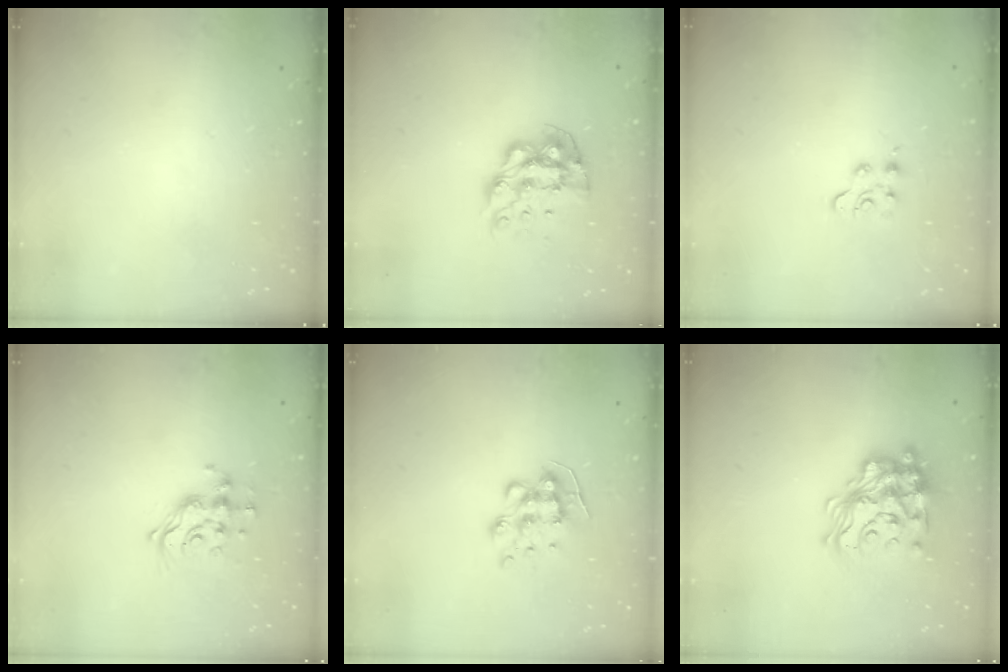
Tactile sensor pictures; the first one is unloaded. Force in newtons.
{"total": 10.6, "press": 10.5, "slide": 1.0}
{"total": 3.6, "press": 3.6, "slide": 0.4}
{"total": 12.0, "press": 11.9, "slide": 1.1}
{"total": 9.0, "press": 9.0, "slide": 0.1}
{"total": 20.2, "press": 20.2, "slide": 1.2}